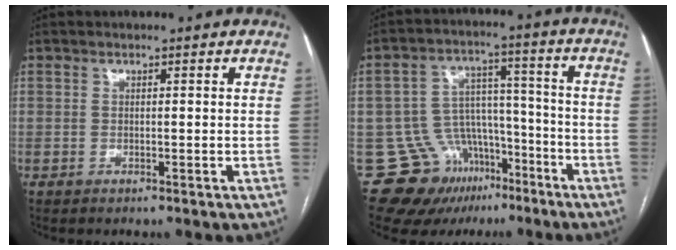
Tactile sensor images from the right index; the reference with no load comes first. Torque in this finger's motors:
{"motor_torque": [-0.13, -0.07, -0.64, -0.21]}